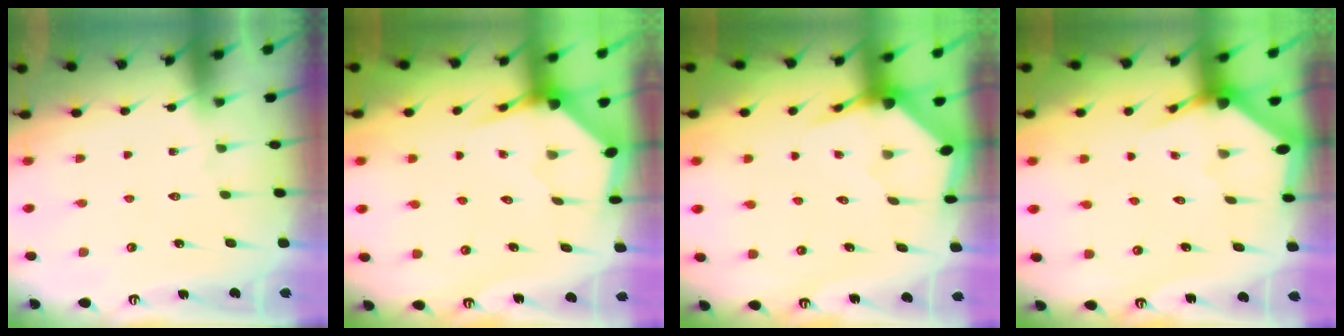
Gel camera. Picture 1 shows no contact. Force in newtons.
{"total": 3.8, "press": 3.8, "slide": 0.5}
{"total": 3.7, "press": 3.6, "slide": 0.4}
{"total": 3.0, "press": 3.0, "slide": 0.1}